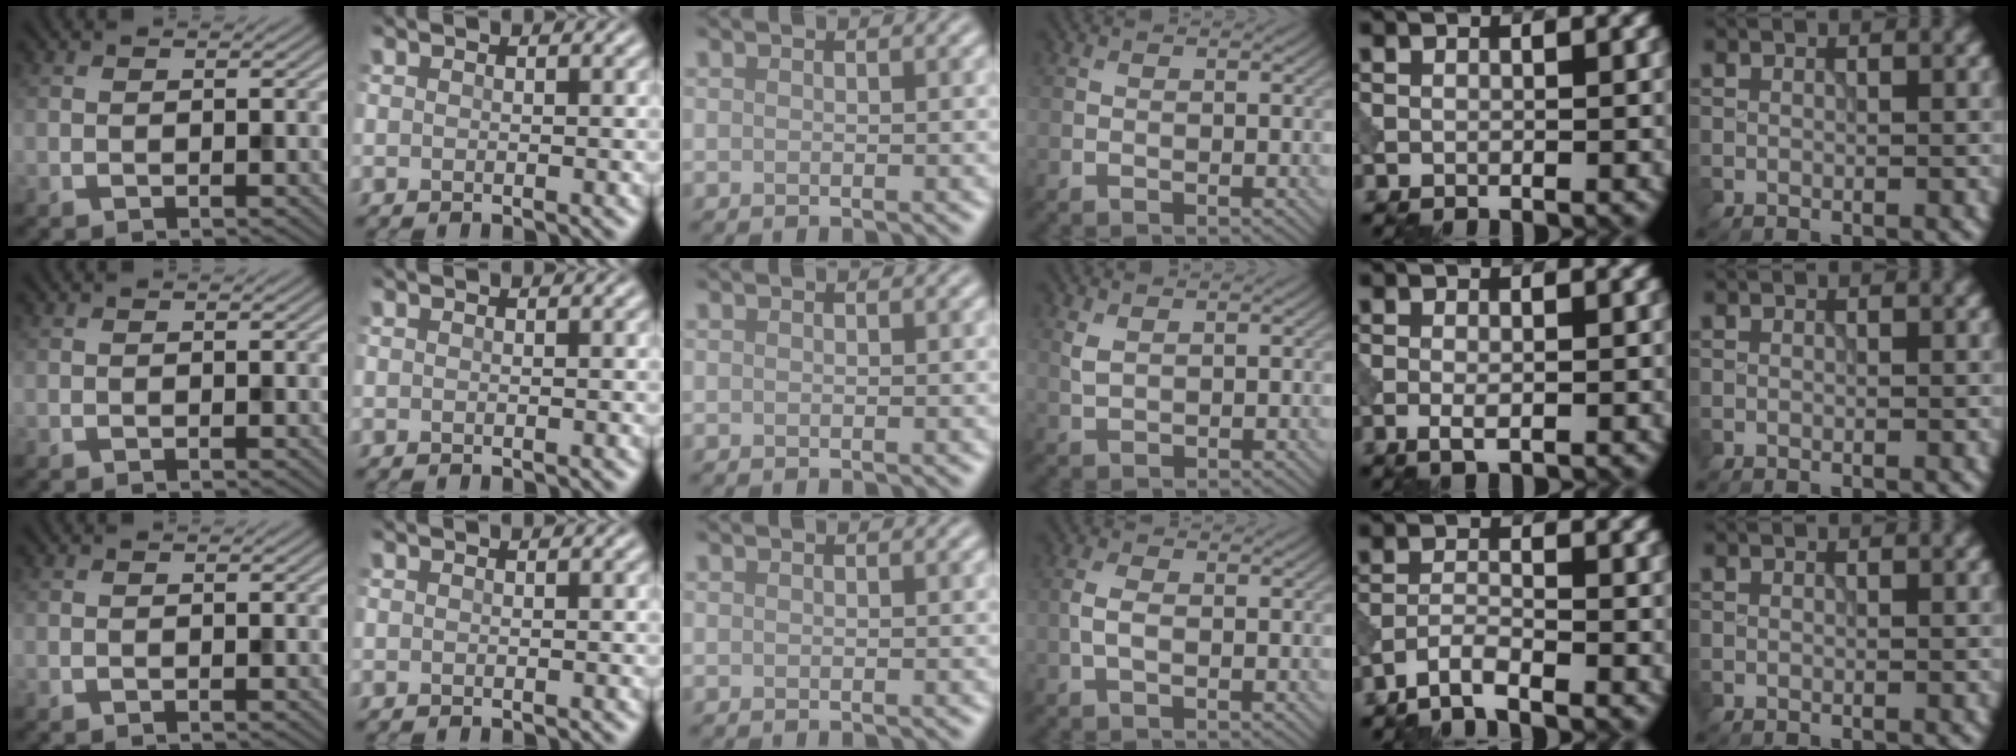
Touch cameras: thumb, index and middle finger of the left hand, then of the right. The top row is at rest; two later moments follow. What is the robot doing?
{"motion": "dispense", "object": "pipette"}